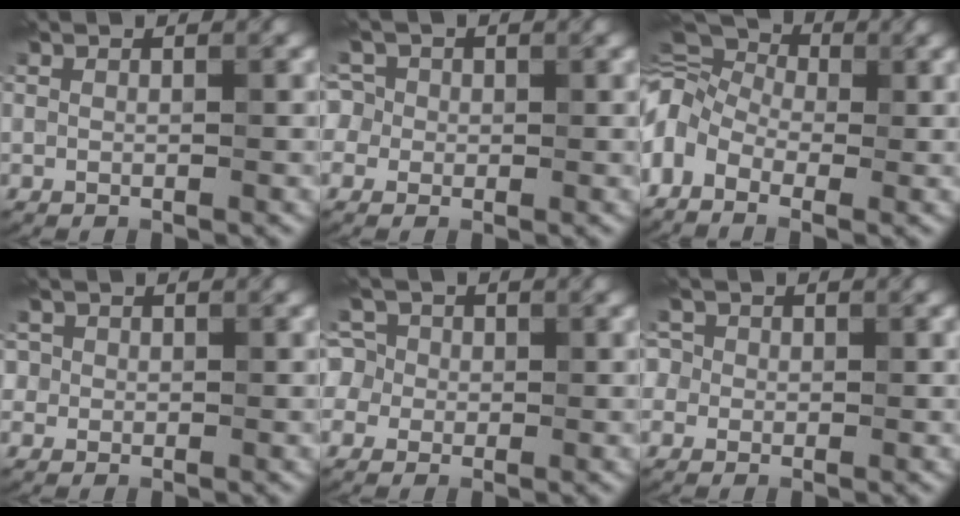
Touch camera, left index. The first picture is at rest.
{"total": 3.8, "force": [0.3, 3.5, 1.3], "torque": [-0.010, 0.034, -0.031]}
{"total": 10.8, "force": [-0.5, 7.9, 7.3], "torque": [-0.157, 0.035, -0.032]}
{"total": 2.0, "force": [0.7, 1.8, 0.6], "torque": [0.003, 0.010, 0.002]}
{"total": 4.1, "force": [-0.1, 3.9, 1.2], "torque": [-0.018, 0.032, -0.038]}
{"total": 2.7, "force": [0.4, 2.5, 0.9], "torque": [0.002, 0.022, -0.025]}